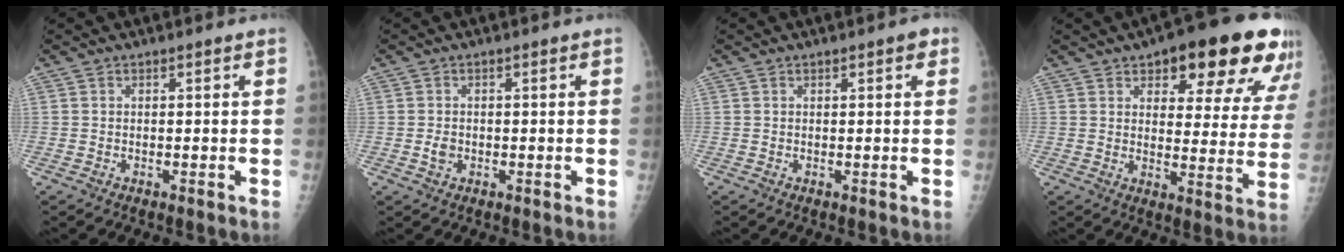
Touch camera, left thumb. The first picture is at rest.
{"total": 1.7, "force": [-0.5, 1.4, 0.9], "torque": [-0.012, 0.004, -0.009]}
{"total": 1.7, "force": [0.8, 0.6, 1.4], "torque": [-0.013, 0.001, 0.009]}
{"total": 20.5, "force": [12.3, 8.1, 14.2], "torque": [-0.134, -0.034, 0.153]}